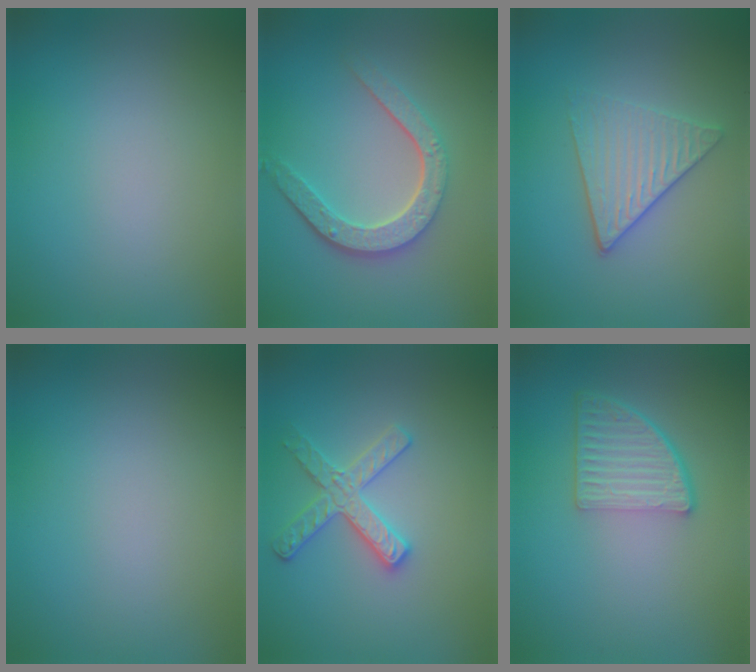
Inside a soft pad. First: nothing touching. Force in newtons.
{"total": 4.7, "press": 3.5, "slide": 3.1}
{"total": 3.5, "press": 3.1, "slide": 1.7}
{"total": 0.0}
{"total": 2.9, "press": 2.8, "slide": 0.6}
{"total": 4.8, "press": 3.4, "slide": 3.4}